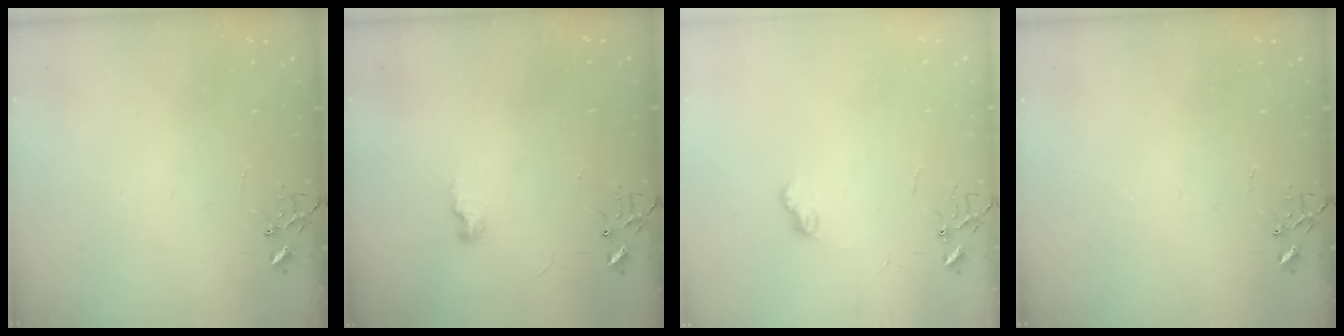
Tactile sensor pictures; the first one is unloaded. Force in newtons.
{"total": 7.0, "press": 7.0, "slide": 0.6}
{"total": 6.4, "press": 6.4, "slide": 0.8}
{"total": 0.0}